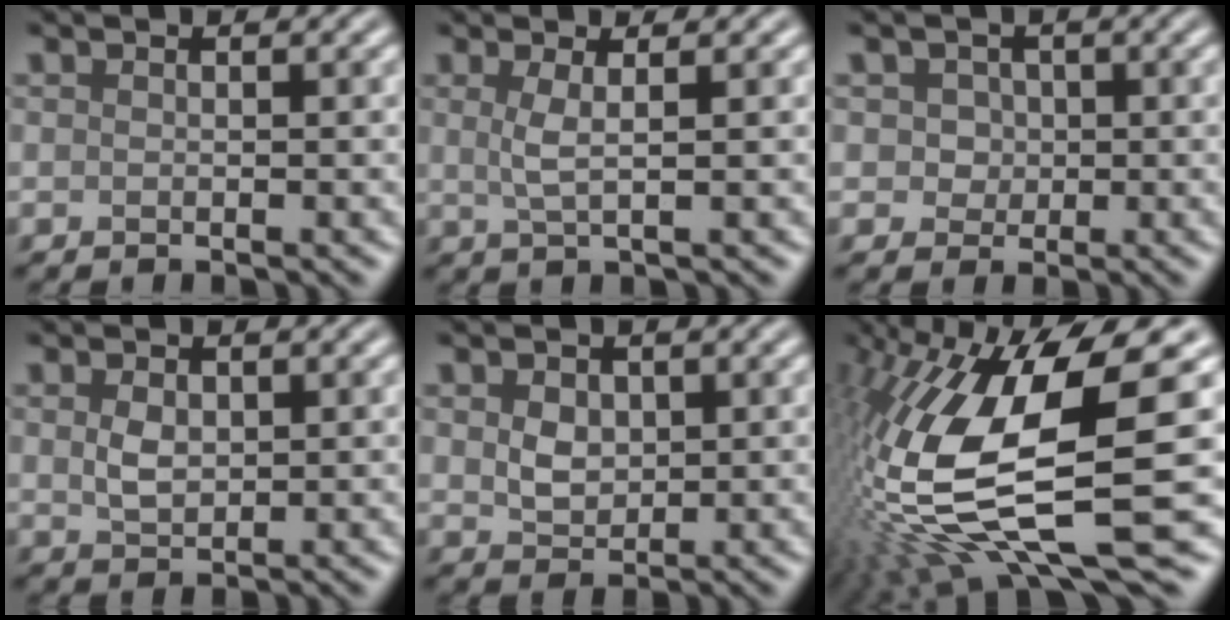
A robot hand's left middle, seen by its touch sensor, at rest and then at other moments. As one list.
[{"total": 2.1, "force": [0.5, 0.6, 1.9], "torque": [-0.037, -0.003, 0.008]}, {"total": 2.5, "force": [0.8, 2.1, 1.1], "torque": [-0.014, 0.011, 0.010]}, {"total": 2.0, "force": [0.5, 1.3, 1.4], "torque": [-0.032, -0.001, 0.013]}, {"total": 2.2, "force": [0.7, 1.7, 1.3], "torque": [-0.028, -0.002, 0.014]}, {"total": 16.0, "force": [-2.2, 5.2, 14.9], "torque": [-0.314, -0.007, -0.034]}]